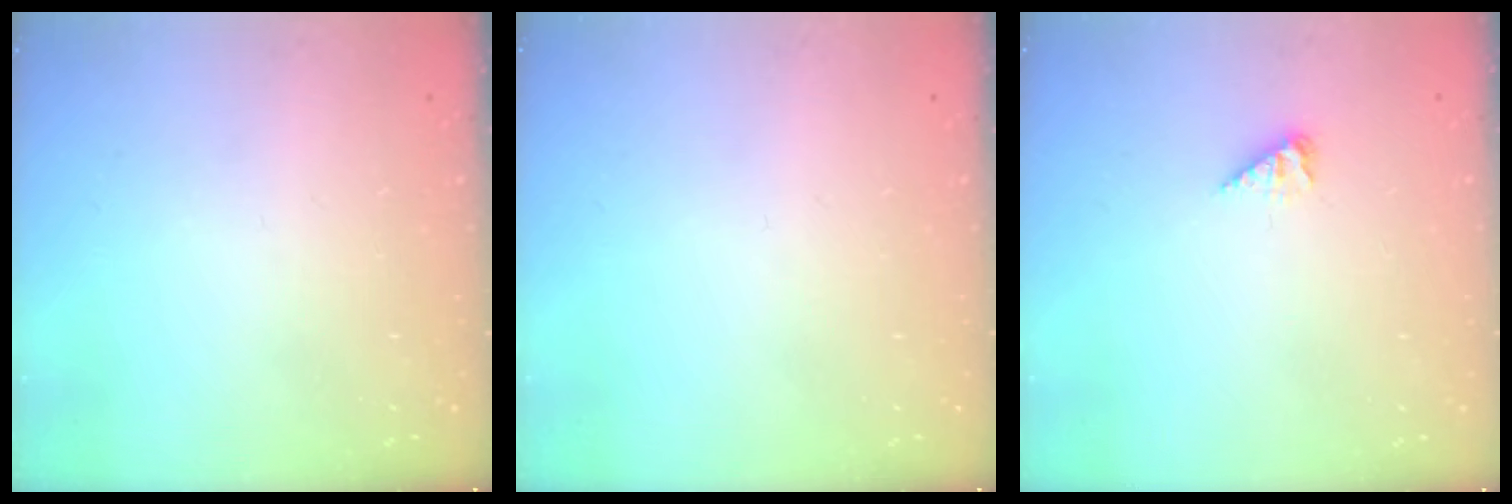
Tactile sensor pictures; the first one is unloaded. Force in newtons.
{"total": 0.0}
{"total": 3.3, "press": 3.3, "slide": 0.5}